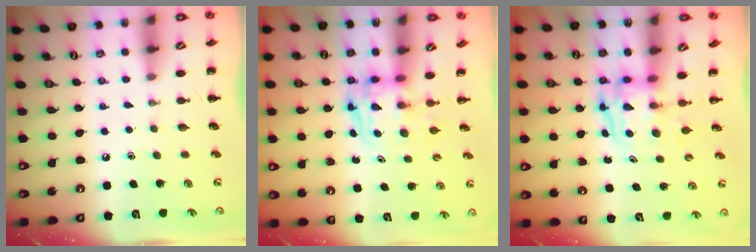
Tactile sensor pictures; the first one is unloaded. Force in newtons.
{"total": 2.6, "press": 2.6, "slide": 0.2}
{"total": 3.9, "press": 3.8, "slide": 0.4}